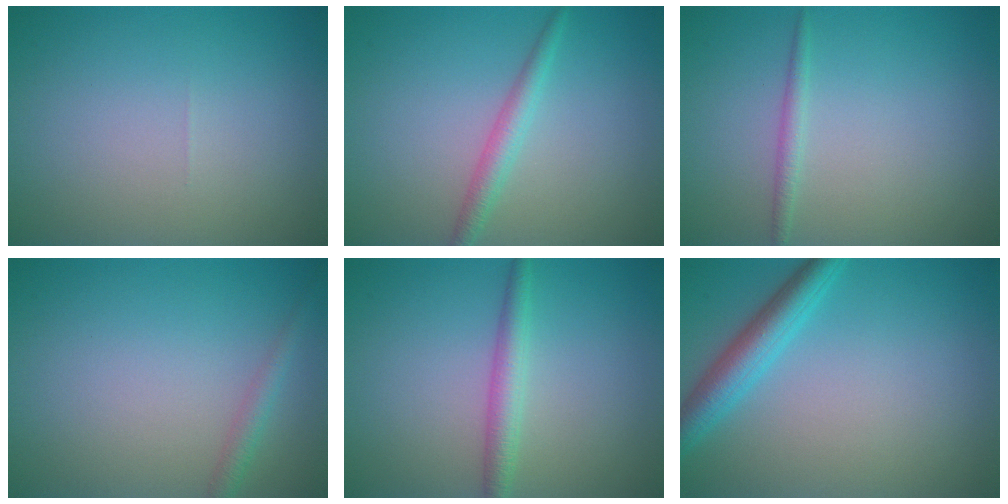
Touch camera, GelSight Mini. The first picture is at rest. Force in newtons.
{"total": 2.1, "press": 2.1, "slide": 0.0}
{"total": 1.1, "press": 1.1, "slide": 0.1}
{"total": 1.6, "press": 1.6, "slide": 0.1}
{"total": 2.3, "press": 2.3, "slide": 0.0}
{"total": 3.7, "press": 3.7, "slide": 0.2}